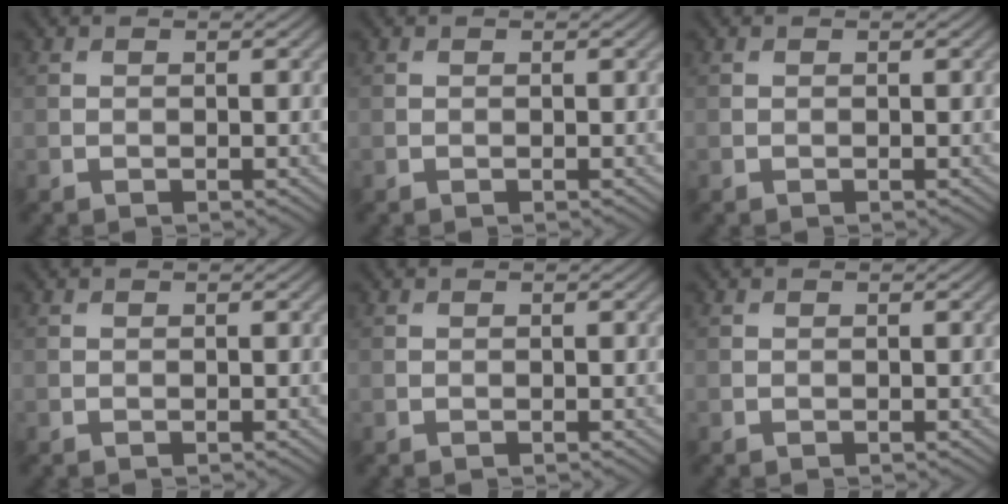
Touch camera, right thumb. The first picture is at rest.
{"total": 0.0}
{"total": 0.0}
{"total": 0.0}
{"total": 0.0}
{"total": 0.0}